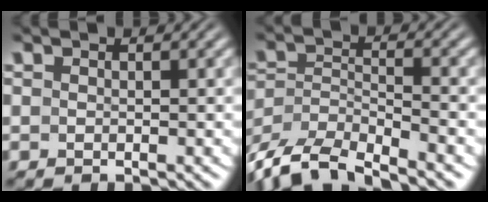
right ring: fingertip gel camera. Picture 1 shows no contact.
{"total": 9.9, "force": [-7.1, 5.5, 4.2], "torque": [-0.100, -0.041, -0.106]}